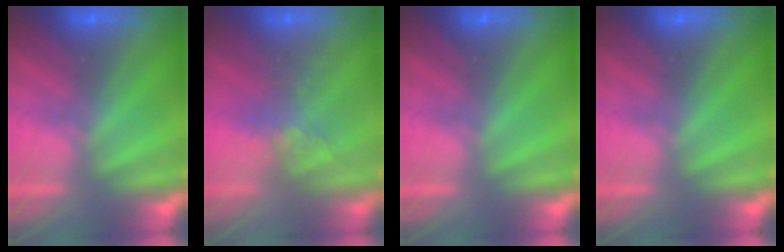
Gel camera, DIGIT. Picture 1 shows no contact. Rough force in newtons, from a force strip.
{"total": 2.4}
{"total": 0.0}
{"total": 0.0}